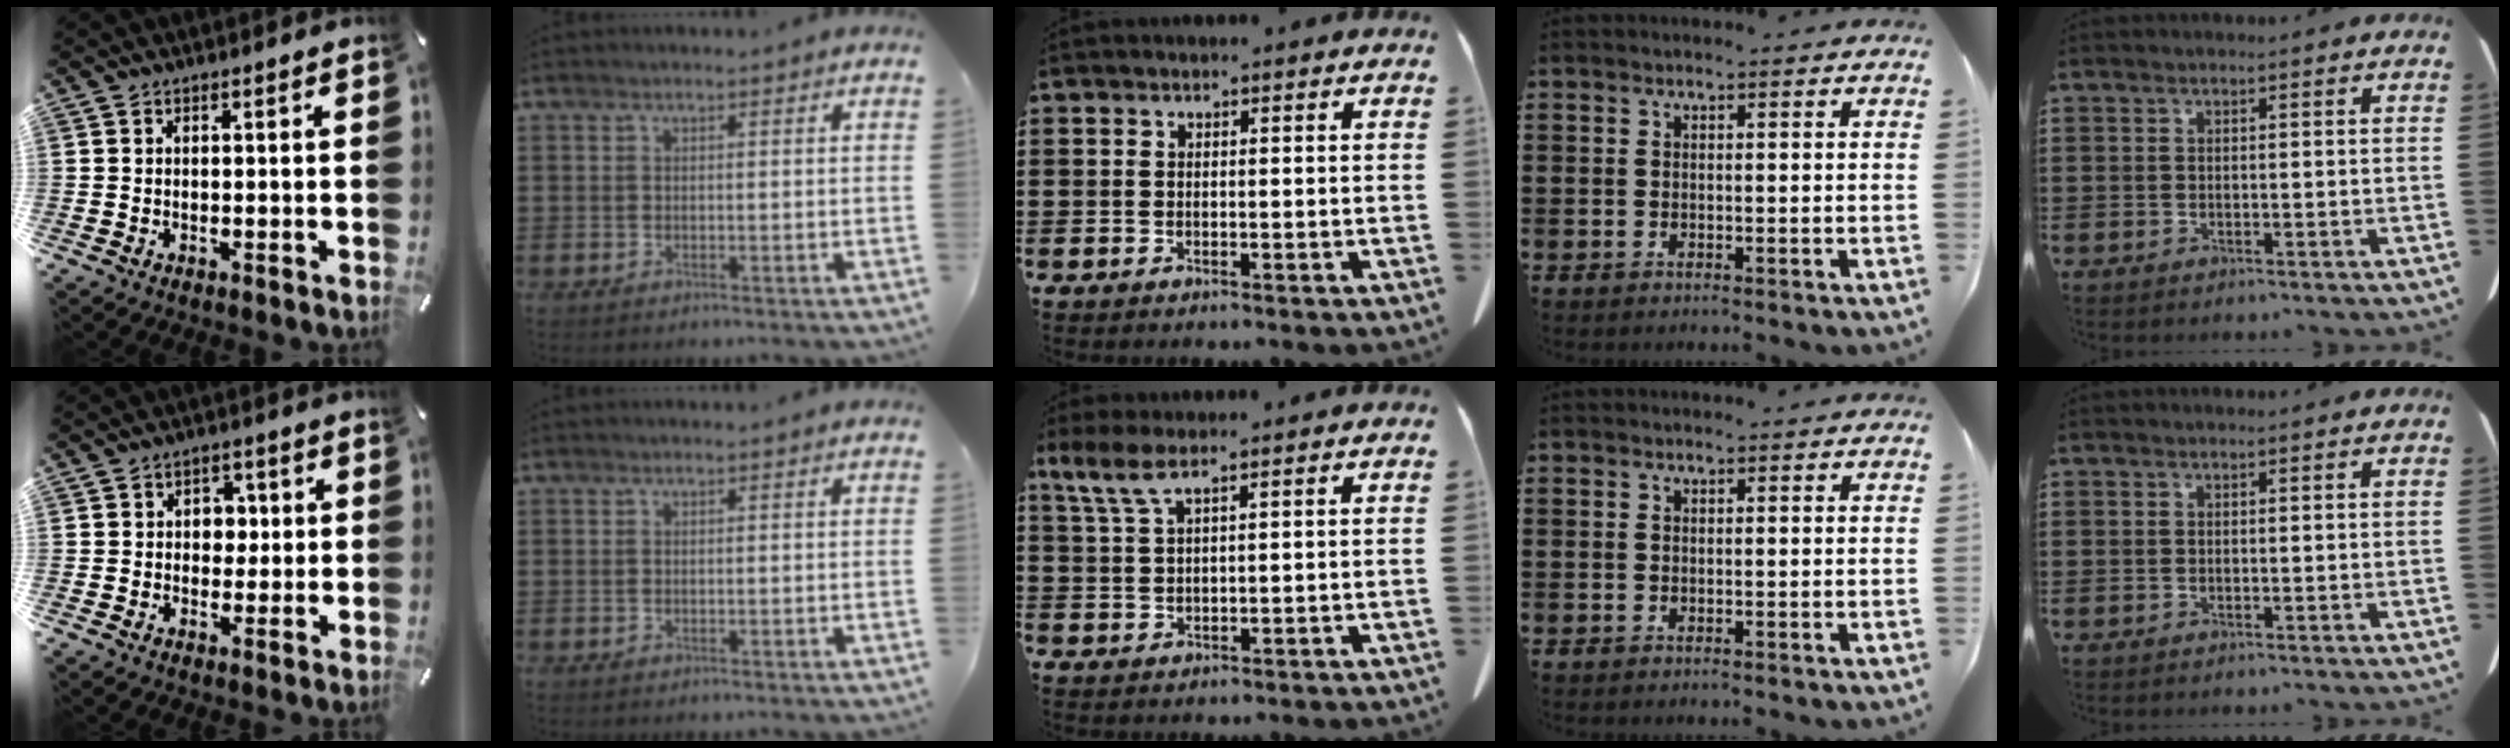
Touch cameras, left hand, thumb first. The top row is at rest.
{"thumb": {"total": 4.6, "force": [0.0, 3.9, 2.5], "torque": [-0.030, 0.002, -0.008]}, "middle": {"total": 4.1, "force": [2.6, 0.7, 3.1], "torque": [-0.076, -0.001, 0.045]}}